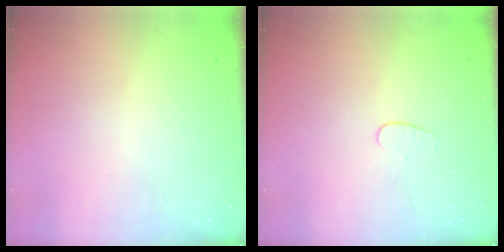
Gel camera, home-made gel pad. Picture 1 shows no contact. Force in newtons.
{"total": 3.3, "press": 3.3, "slide": 0.3}